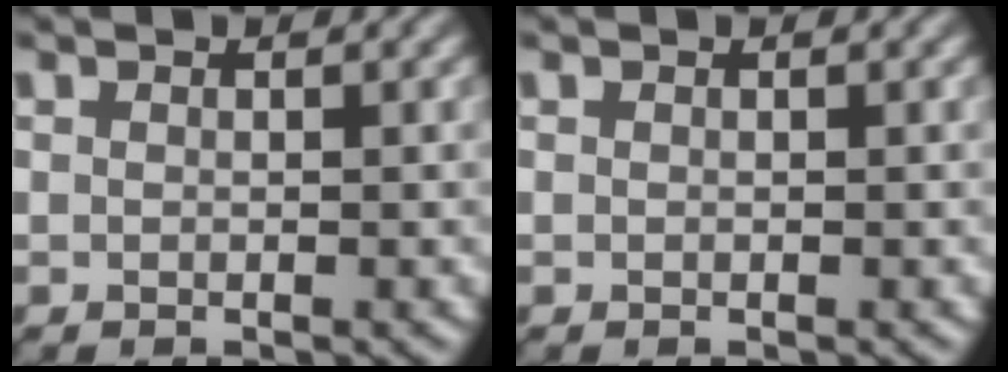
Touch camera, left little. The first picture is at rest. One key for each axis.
{"total": 0.0}